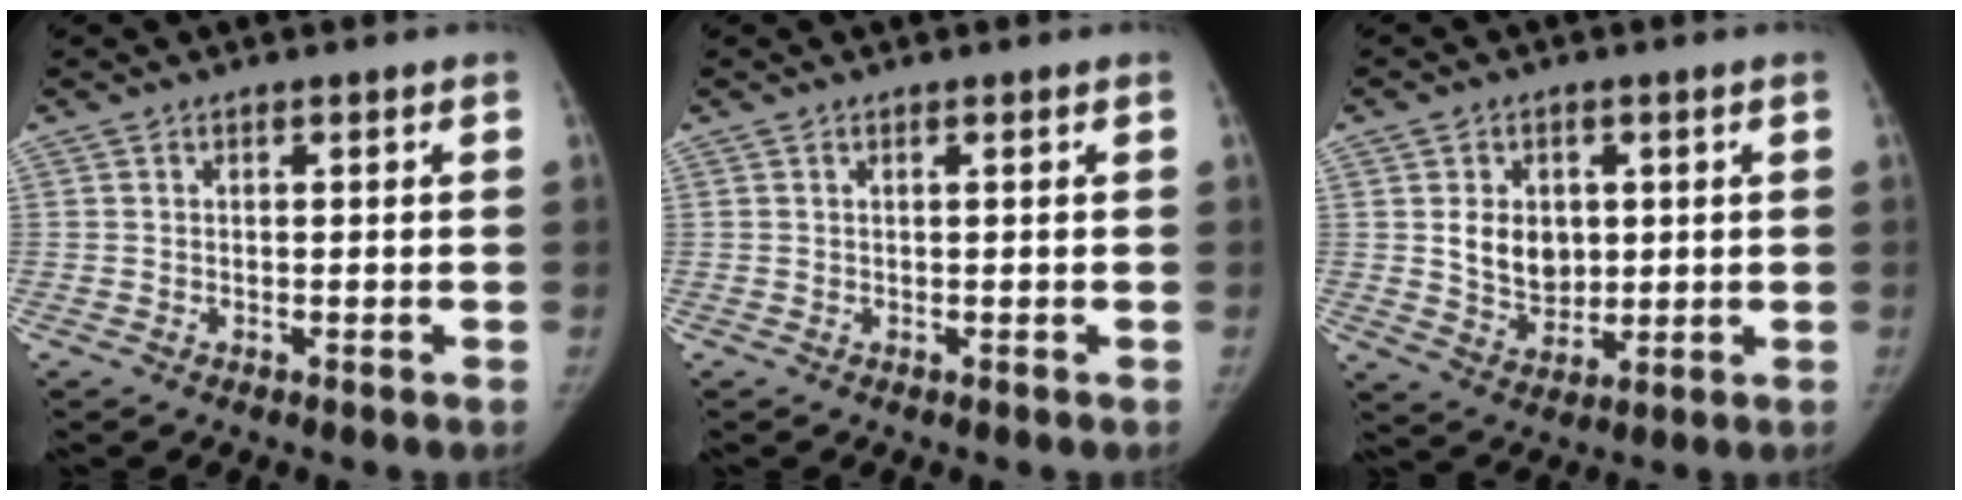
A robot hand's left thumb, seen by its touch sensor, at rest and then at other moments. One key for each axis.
{"total": 0.0}
{"total": 8.2, "fx": 1.5, "fy": 6.2, "fz": 5.1, "tx": -0.047, "ty": -0.016, "tz": 0.038}